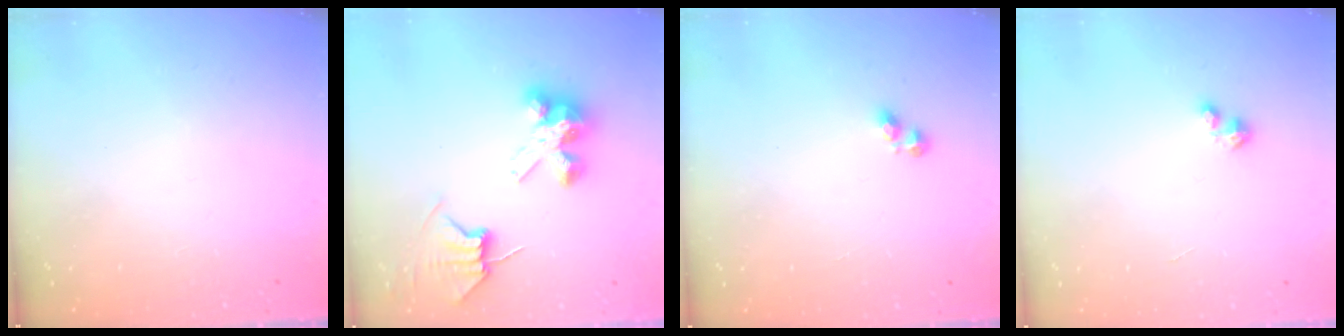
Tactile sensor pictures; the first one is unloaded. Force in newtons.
{"total": 7.6, "press": 7.6, "slide": 0.8}
{"total": 2.8, "press": 2.8, "slide": 0.3}
{"total": 2.1, "press": 2.0, "slide": 0.5}